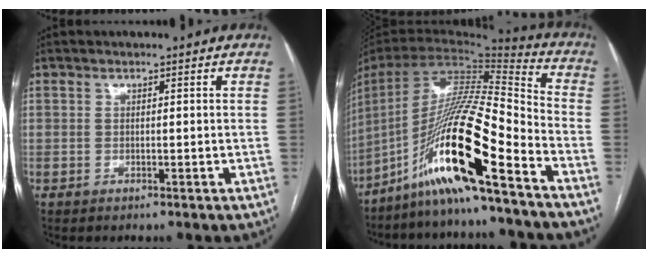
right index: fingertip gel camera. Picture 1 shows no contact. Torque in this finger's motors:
{"motor_torque": [1.63, -0.51, 1.05, 0.21]}